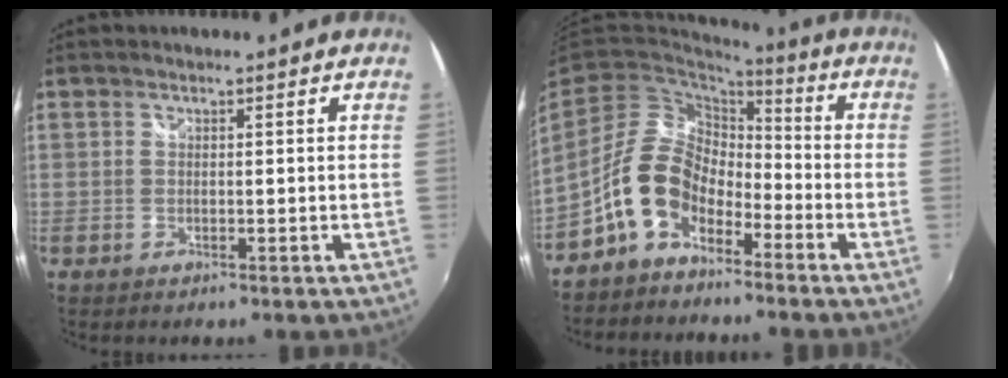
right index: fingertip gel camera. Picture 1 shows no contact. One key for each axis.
{"total": 11.2, "fx": -6.6, "fy": 6.8, "fz": 6.0, "tx": -0.121, "ty": 0.024, "tz": -0.123}